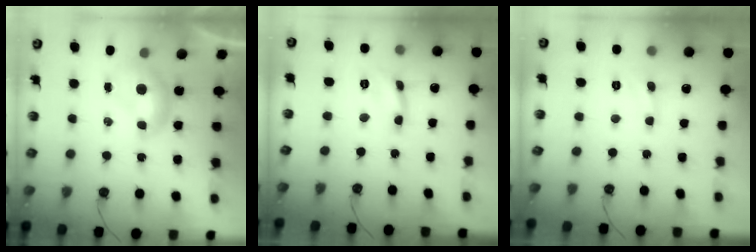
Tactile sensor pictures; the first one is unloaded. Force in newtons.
{"total": 2.0, "press": 2.0, "slide": 0.3}
{"total": 1.9, "press": 1.8, "slide": 0.6}